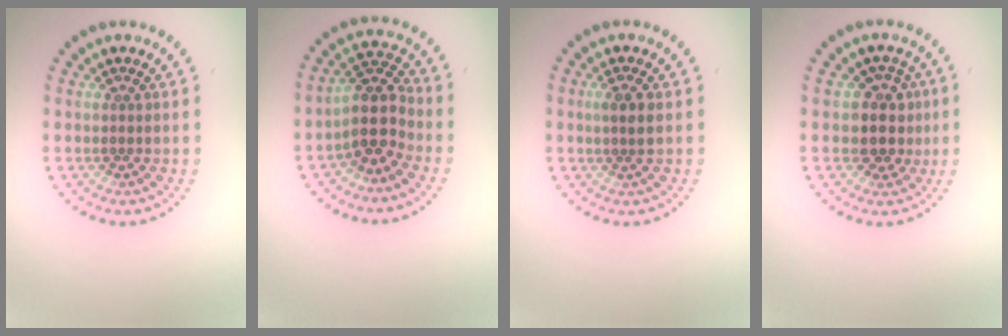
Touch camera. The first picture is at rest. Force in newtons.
{"total": 3.8, "press": 3.1, "slide": 2.2}
{"total": 1.7, "press": 1.5, "slide": 0.8}
{"total": 3.3, "press": 2.9, "slide": 1.6}